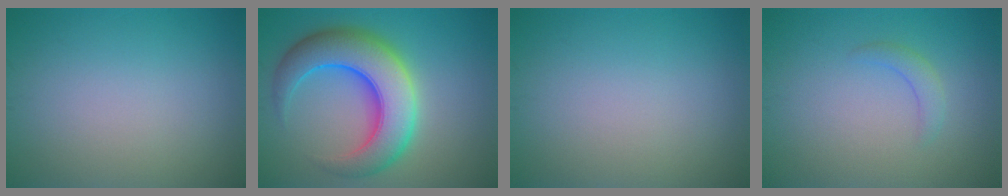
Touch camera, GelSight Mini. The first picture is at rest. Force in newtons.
{"total": 9.6, "press": 9.6, "slide": 0.2}
{"total": 0.0}
{"total": 1.5, "press": 1.5, "slide": 0.2}